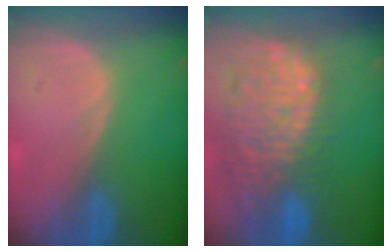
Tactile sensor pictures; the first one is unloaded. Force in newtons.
{"total": 13.2, "press": 11.3, "slide": 6.9}